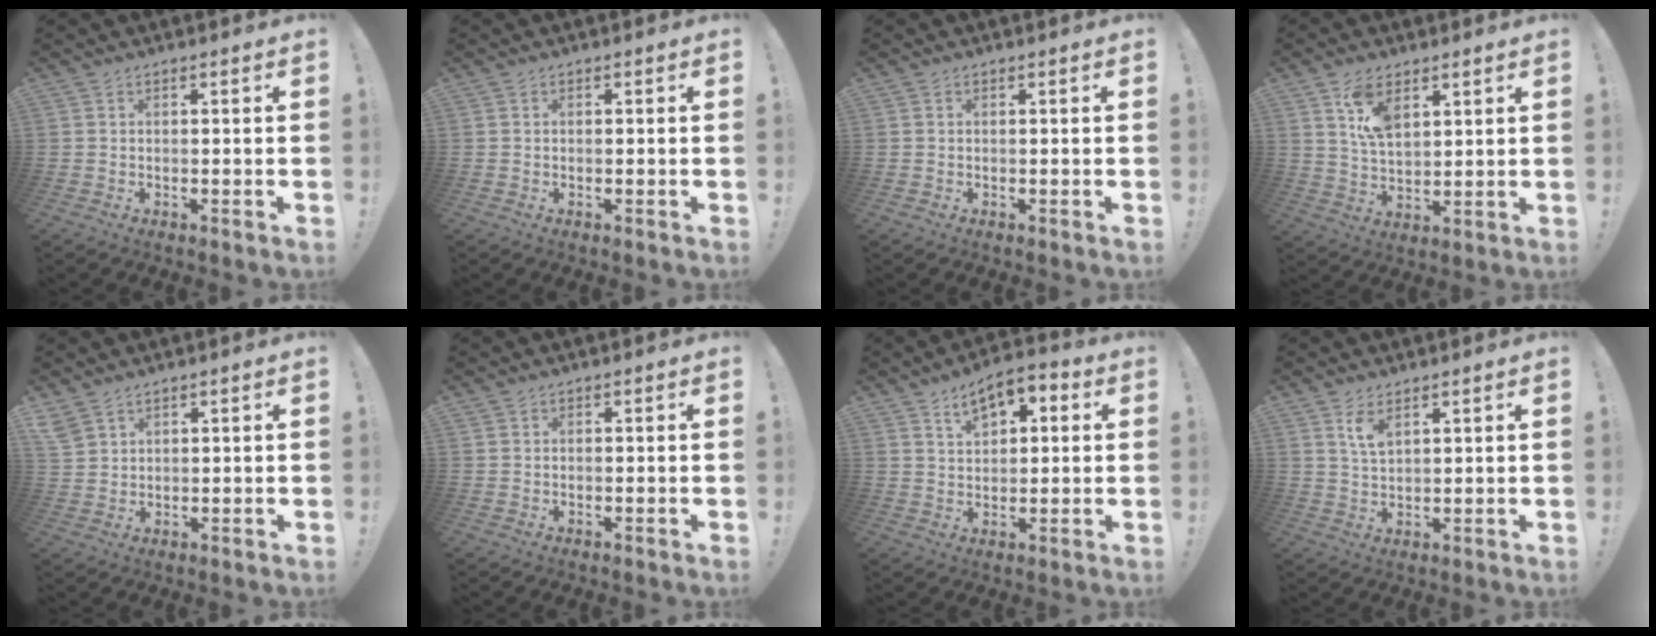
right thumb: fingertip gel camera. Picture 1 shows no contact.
{"total": 0.0}
{"total": 0.0}
{"total": 9.2, "force": [5.3, 4.7, 5.9], "torque": [-0.110, -0.013, 0.099]}
{"total": 4.7, "force": [3.6, 2.6, 1.6], "torque": [-0.032, -0.014, 0.071]}
{"total": 0.6, "force": [0.5, 0.4, -0.1], "torque": [0.010, -0.002, 0.007]}
{"total": 8.0, "force": [4.2, 4.7, 5.0], "torque": [-0.073, -0.013, 0.073]}
{"total": 5.2, "force": [3.3, 2.3, 3.3], "torque": [-0.055, -0.018, 0.057]}